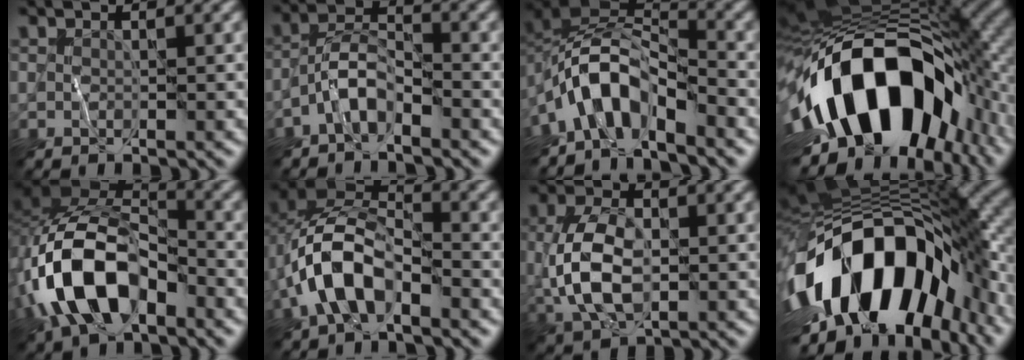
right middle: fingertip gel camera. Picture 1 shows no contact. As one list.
[{"total": 3.3, "force": [-2.3, 1.2, 2.2], "torque": [-0.037, 0.014, -0.054]}, {"total": 7.0, "force": [-4.1, 3.2, 4.8], "torque": [-0.067, 0.011, -0.088]}, {"total": 18.0, "force": [-4.4, 10.8, 13.7], "torque": [-0.243, -0.012, -0.070]}, {"total": 11.3, "force": [-4.4, 6.4, 8.2], "torque": [-0.169, 0.006, -0.087]}, {"total": 7.9, "force": [-2.8, 4.4, 5.9], "torque": [-0.121, 0.012, -0.060]}, {"total": 6.4, "force": [-0.2, 3.7, 5.2], "torque": [-0.118, -0.003, -0.006]}, {"total": 17.6, "force": [-4.4, 10.4, 13.5], "torque": [-0.249, -0.021, -0.066]}]